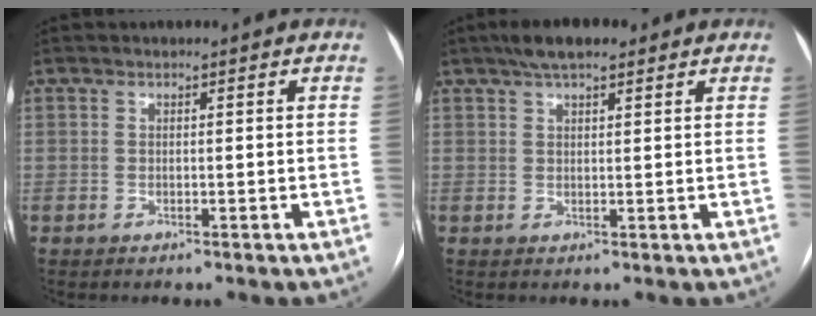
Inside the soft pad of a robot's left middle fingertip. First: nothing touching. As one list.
[{"total": 5.7, "force": [4.1, 1.6, 3.7], "torque": [-0.066, 0.024, 0.067]}]